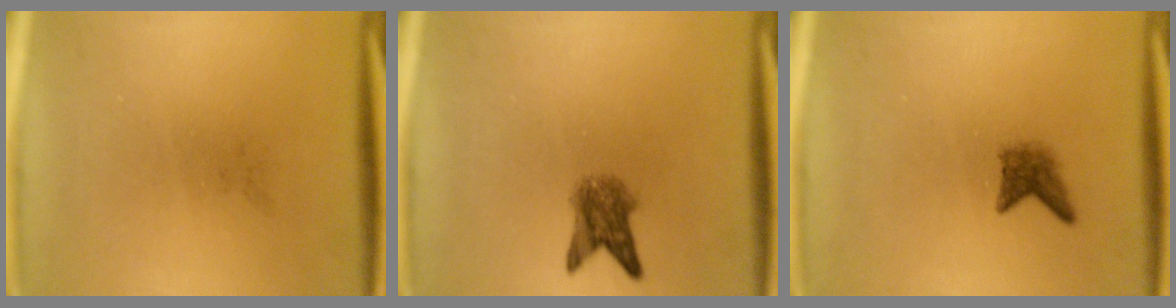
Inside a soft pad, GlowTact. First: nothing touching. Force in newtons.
{"total": 3.9}
{"total": 2.1}